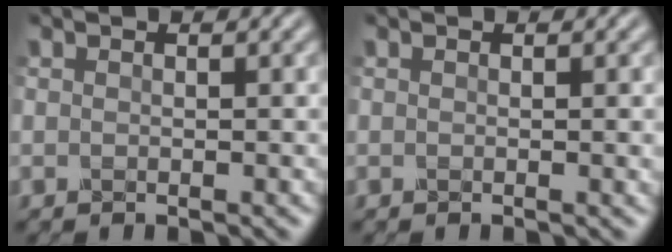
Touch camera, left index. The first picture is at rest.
{"total": 0.8, "force": [-0.1, 0.3, 0.7], "torque": [-0.009, 0.000, -0.001]}